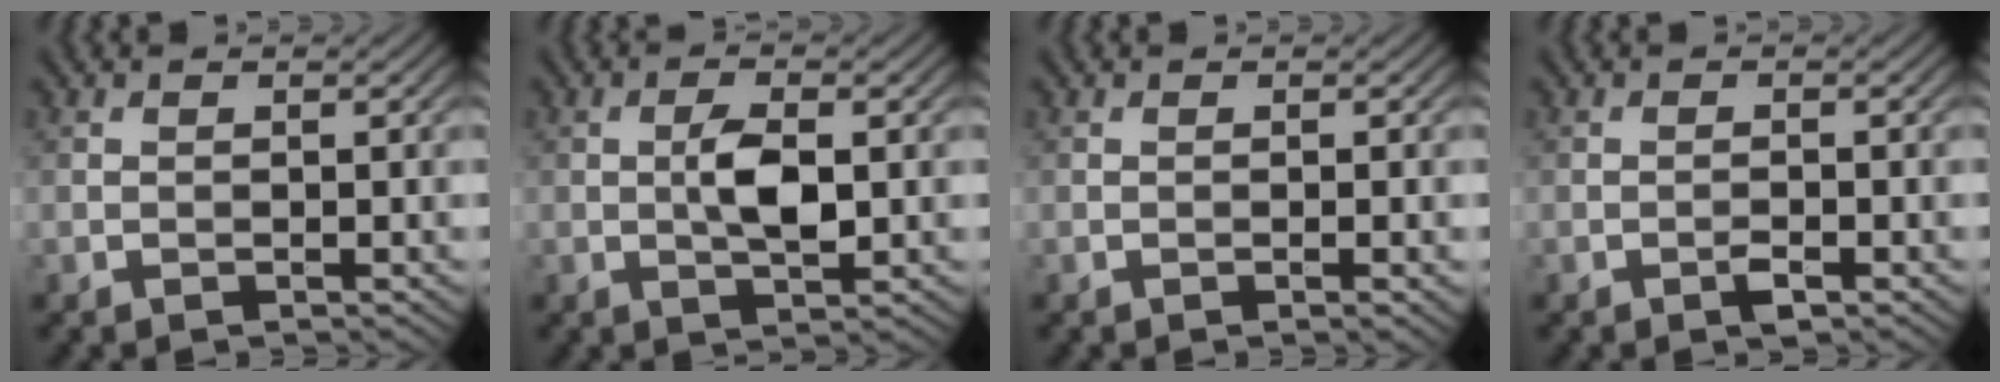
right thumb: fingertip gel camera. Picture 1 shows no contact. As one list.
[{"total": 4.3, "force": [0.1, 1.6, 4.0], "torque": [-0.076, 0.003, 0.001]}, {"total": 1.0, "force": [-0.3, 0.0, 0.9], "torque": [-0.015, -0.001, -0.006]}, {"total": 1.4, "force": [-0.9, 0.4, 1.1], "torque": [-0.017, 0.001, -0.016]}]